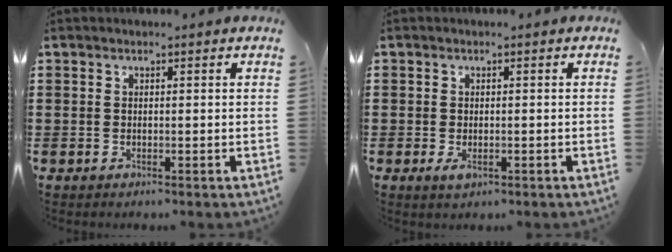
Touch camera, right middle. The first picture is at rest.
{"total": 1.6, "force": [-0.6, 1.0, 1.2], "torque": [-0.030, -0.004, -0.013]}